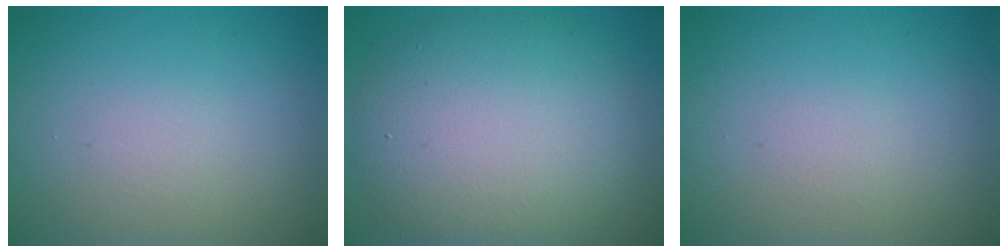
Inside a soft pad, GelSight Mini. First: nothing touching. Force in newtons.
{"total": 9.5, "press": 9.5, "slide": 0.6}
{"total": 0.5, "press": 0.5, "slide": 0.1}